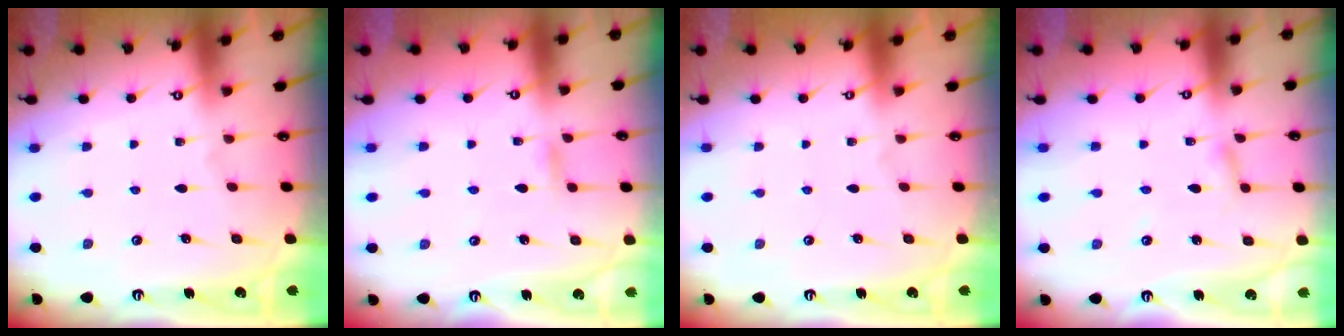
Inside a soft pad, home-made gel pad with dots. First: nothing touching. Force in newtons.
{"total": 2.7, "press": 2.7, "slide": 0.2}
{"total": 0.0}
{"total": 2.8, "press": 2.7, "slide": 0.3}